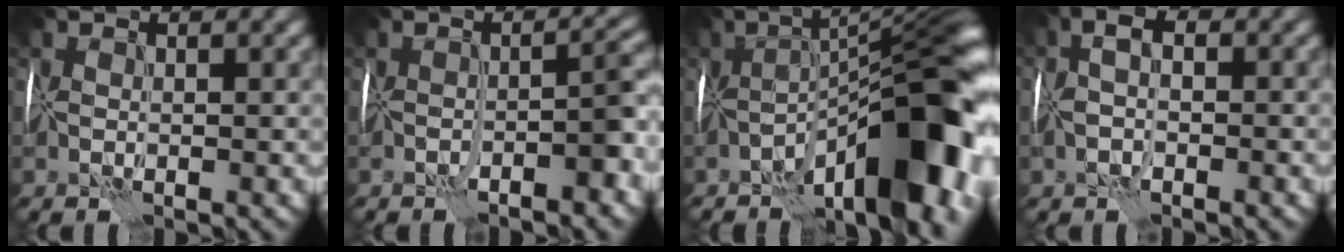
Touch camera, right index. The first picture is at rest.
{"total": 3.8, "force": [-2.4, 0.5, 2.9], "torque": [-0.037, 0.006, -0.045]}
{"total": 14.0, "force": [-6.3, 4.3, 11.8], "torque": [-0.148, 0.009, -0.111]}
{"total": 2.6, "force": [-0.7, 1.5, 2.0], "torque": [-0.031, 0.004, -0.021]}